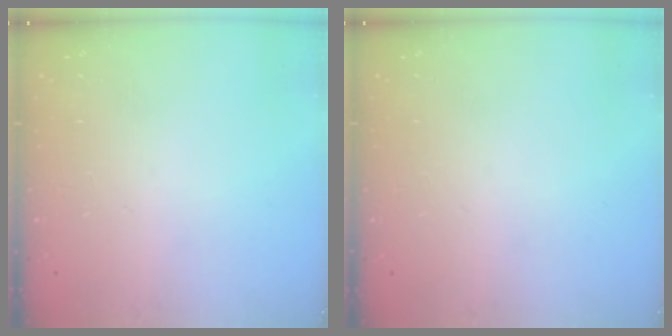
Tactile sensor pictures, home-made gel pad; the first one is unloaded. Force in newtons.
{"total": 0.0}